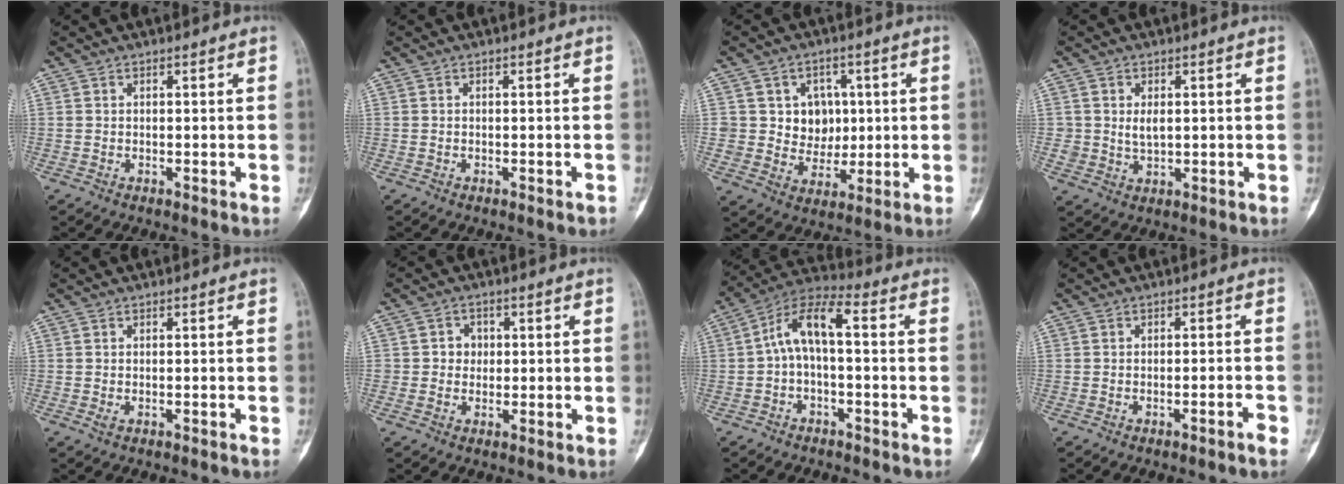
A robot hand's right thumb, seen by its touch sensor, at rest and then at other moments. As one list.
[{"total": 0.5, "force": [-0.4, 0.1, 0.3], "torque": [-0.008, 0.002, -0.004]}, {"total": 8.4, "force": [1.7, 7.7, 2.7], "torque": [0.009, 0.000, 0.033]}, {"total": 3.4, "force": [0.7, 2.4, 2.4], "torque": [-0.031, -0.007, 0.018]}, {"total": 1.0, "force": [-0.4, 0.3, 0.8], "torque": [-0.019, 0.007, -0.003]}, {"total": 3.1, "force": [0.2, 2.9, 1.1], "torque": [0.007, 0.008, -0.001]}, {"total": 8.7, "force": [-0.3, 3.6, 7.9], "torque": [-0.149, 0.047, -0.015]}, {"total": 2.1, "force": [-1.4, -0.1, 1.6], "torque": [-0.034, 0.010, -0.019]}]